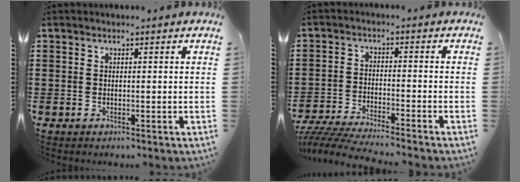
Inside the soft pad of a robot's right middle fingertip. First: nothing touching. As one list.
[{"total": 4.5, "force": [-4.4, 0.0, 1.1], "torque": [-0.035, -0.010, -0.092]}]